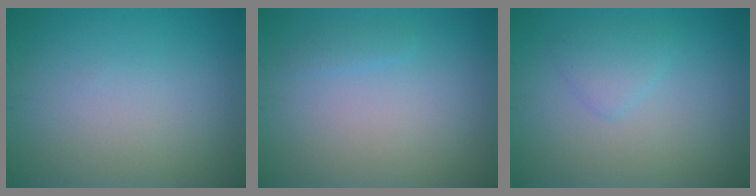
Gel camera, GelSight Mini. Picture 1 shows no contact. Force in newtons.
{"total": 0.7, "press": 0.7, "slide": 0.0}
{"total": 1.7, "press": 1.7, "slide": 0.1}